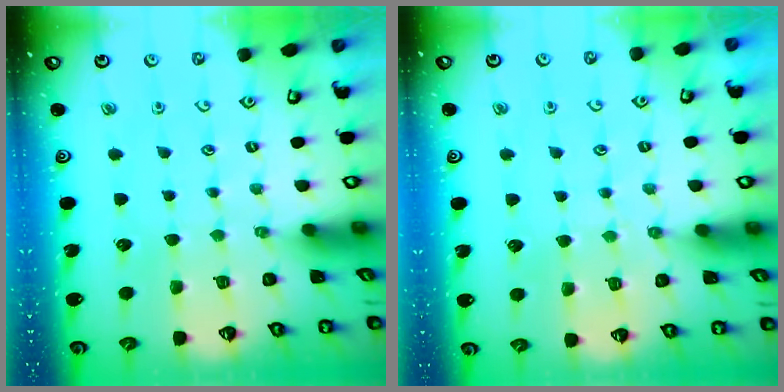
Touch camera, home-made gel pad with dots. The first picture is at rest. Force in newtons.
{"total": 3.9, "press": 3.9, "slide": 0.4}